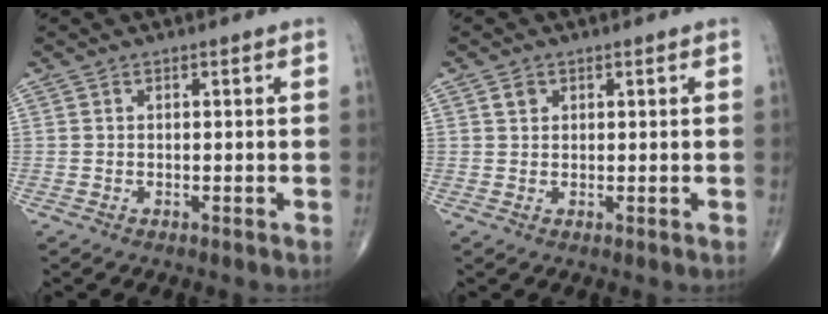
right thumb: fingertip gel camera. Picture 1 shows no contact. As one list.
[{"total": 1.5, "force": [0.7, 1.2, 0.6], "torque": [-0.002, -0.003, 0.011]}]